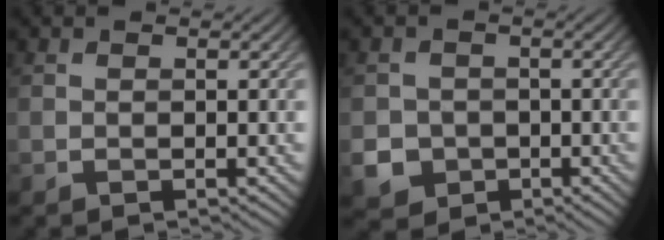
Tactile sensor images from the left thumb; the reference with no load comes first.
{"total": 4.9, "force": [-1.8, 4.4, 1.3], "torque": [-0.030, -0.012, -0.043]}